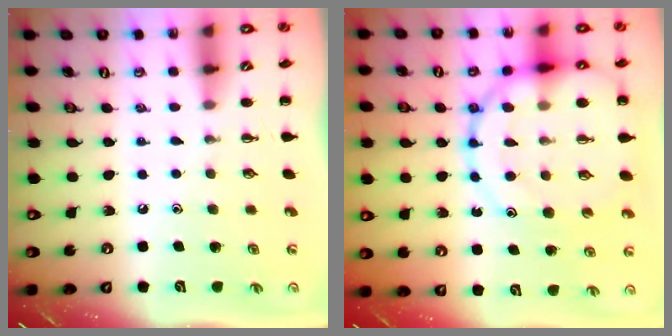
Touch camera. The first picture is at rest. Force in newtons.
{"total": 20.7, "press": 20.5, "slide": 2.6}